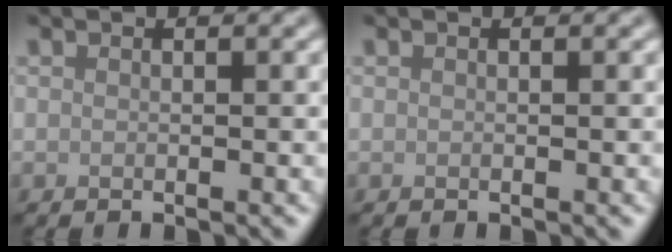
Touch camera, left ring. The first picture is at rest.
{"total": 0.0}